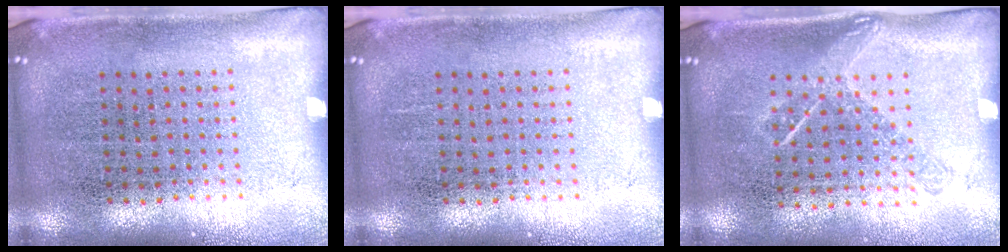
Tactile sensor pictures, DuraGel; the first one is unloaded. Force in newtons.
{"total": 0.0}
{"total": 1.3, "press": 1.0, "slide": 0.8}